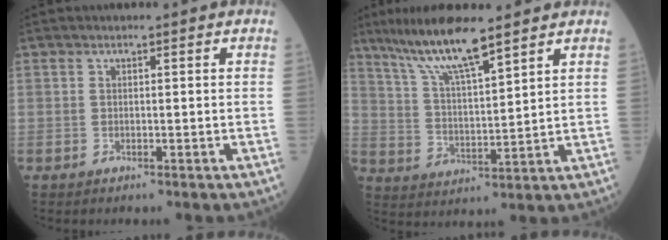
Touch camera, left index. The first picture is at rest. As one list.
[{"total": 10.6, "force": [8.2, 0.8, 6.7], "torque": [-0.137, 0.007, 0.157]}]